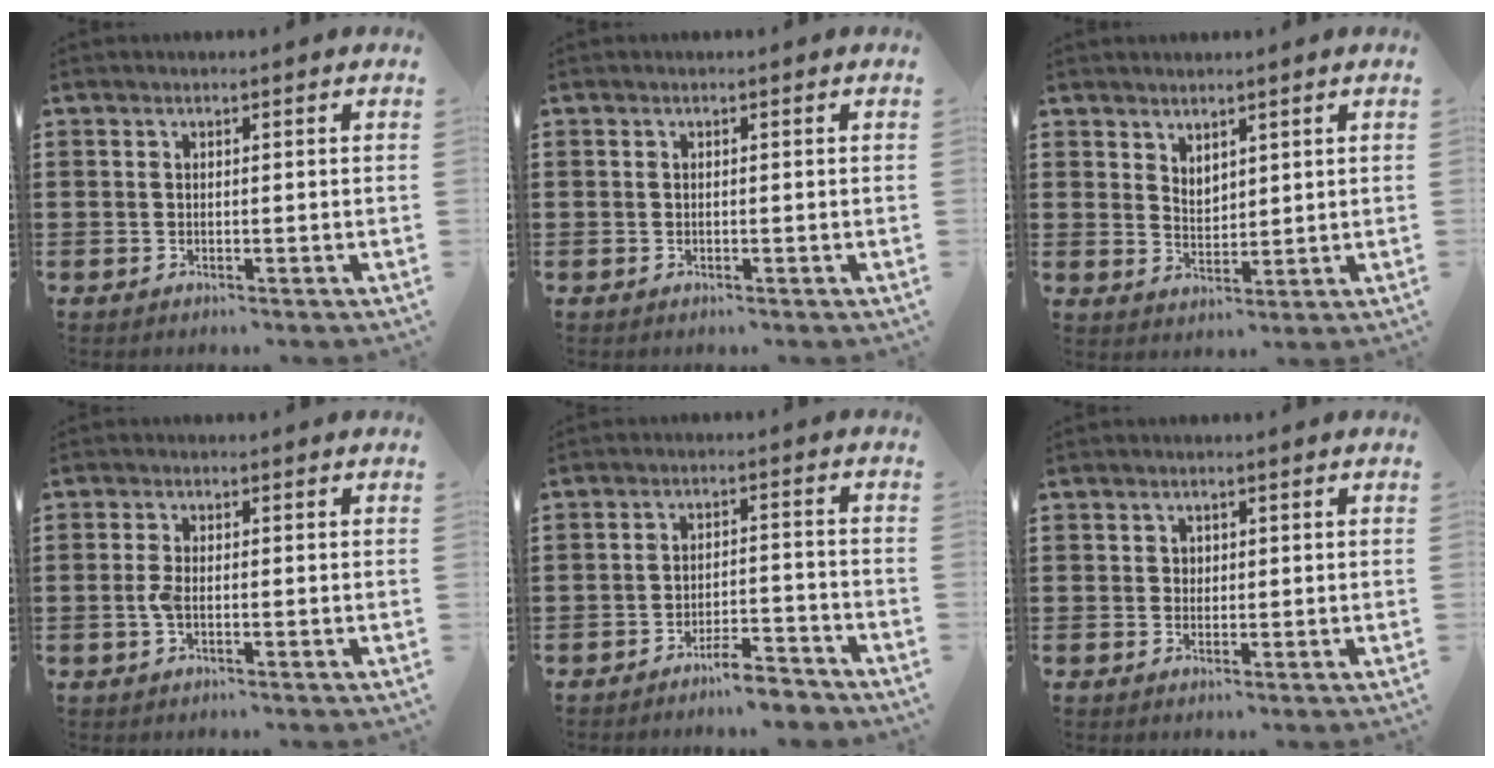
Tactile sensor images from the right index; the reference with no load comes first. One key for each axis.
{"total": 0.0}
{"total": 2.6, "fx": 2.4, "fy": 1.1, "fz": 0.1, "tx": -0.009, "ty": 0.002, "tz": 0.046}
{"total": 2.2, "fx": -0.6, "fy": 0.8, "fz": 2.0, "tx": -0.059, "ty": -0.008, "tz": -0.017}
{"total": 4.6, "fx": -4.3, "fy": 0.4, "fz": 1.6, "tx": -0.028, "ty": 0.004, "tz": -0.082}
{"total": 0.8, "fx": 0.4, "fy": 0.7, "fz": 0.2, "tx": -0.005, "ty": 0.003, "tz": 0.008}